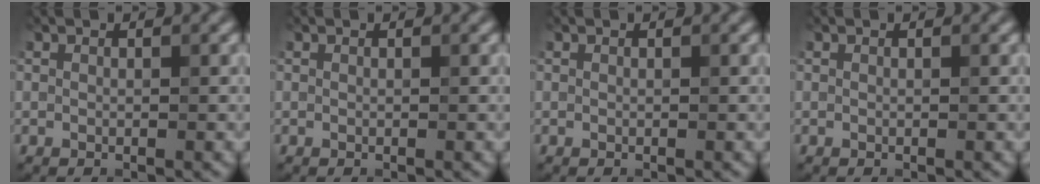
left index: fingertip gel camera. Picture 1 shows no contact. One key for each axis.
{"total": 0.0}
{"total": 0.0}
{"total": 0.0}